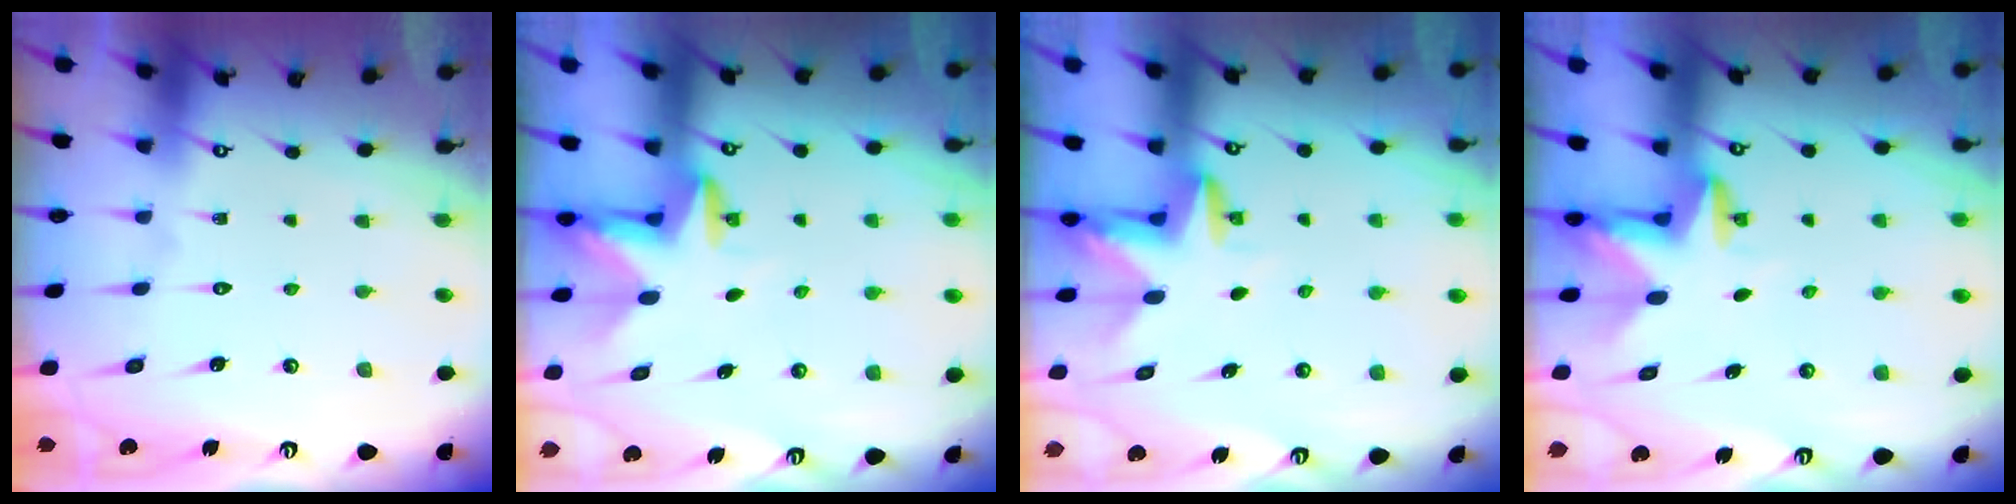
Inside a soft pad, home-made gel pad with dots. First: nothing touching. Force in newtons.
{"total": 3.1, "press": 3.1, "slide": 0.1}
{"total": 3.2, "press": 3.2, "slide": 0.1}
{"total": 2.9, "press": 2.9, "slide": 0.1}